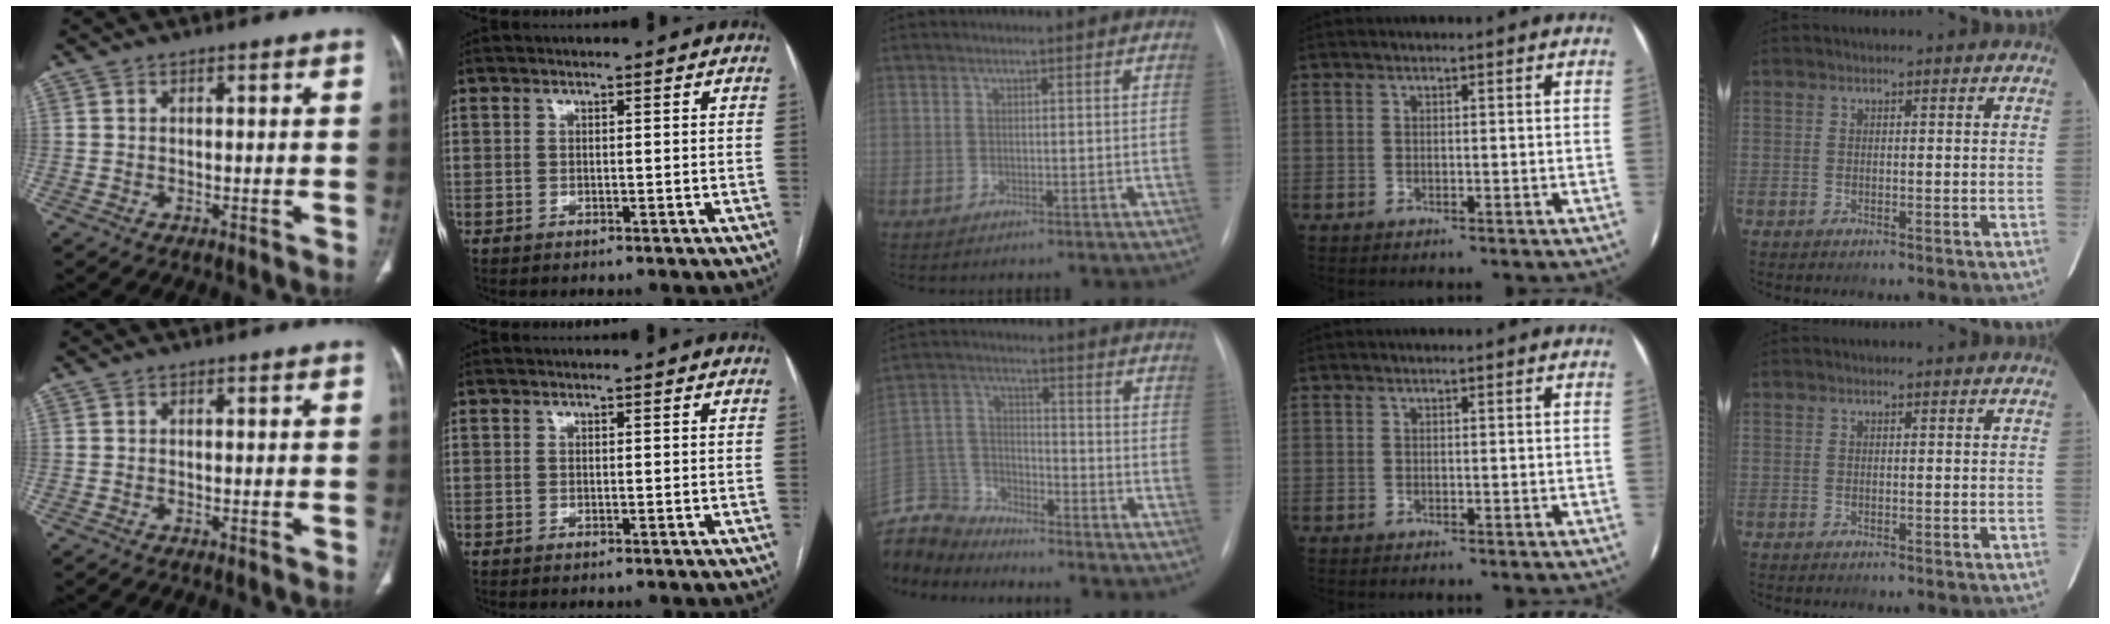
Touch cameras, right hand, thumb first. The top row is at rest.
{"middle": {"total": 12.4, "force": [-12.1, 2.1, 1.6], "torque": [-0.039, 0.019, -0.232]}}